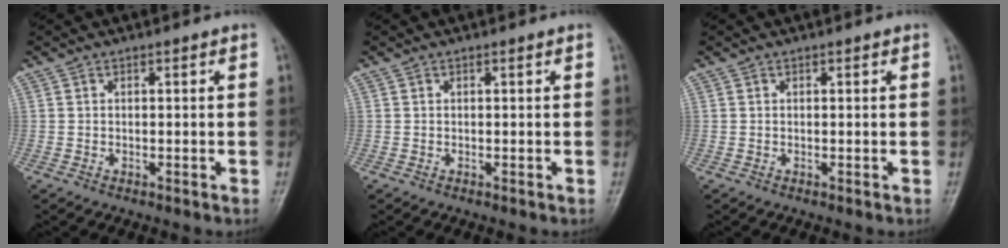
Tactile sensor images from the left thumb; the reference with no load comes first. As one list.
[{"total": 0.0}, {"total": 0.0}]